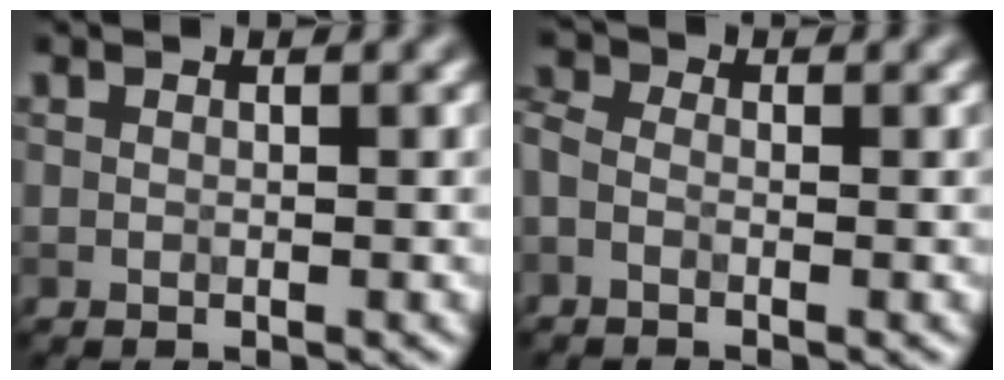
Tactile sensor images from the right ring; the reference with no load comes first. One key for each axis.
{"total": 2.0, "fx": -0.6, "fy": 1.4, "fz": 1.3, "tx": -0.035, "ty": 0.003, "tz": -0.029}